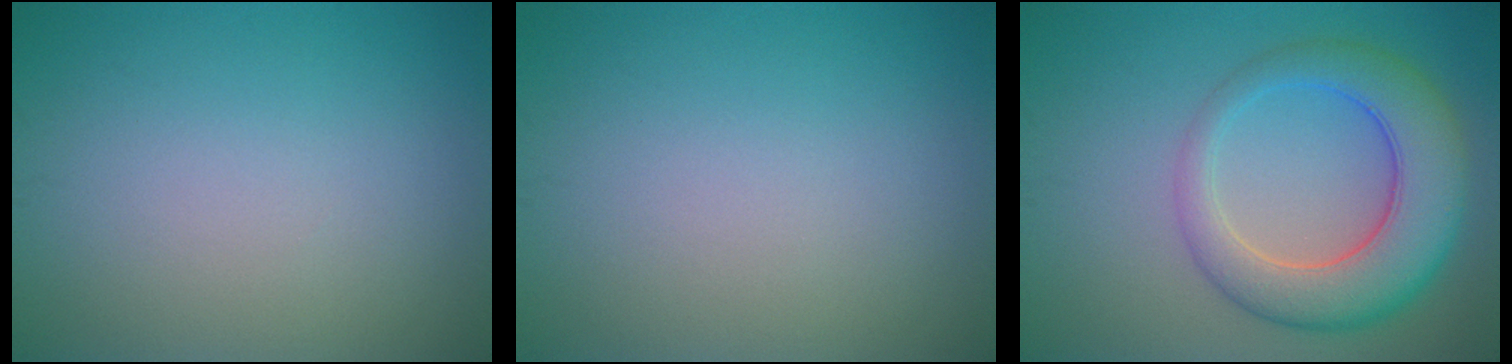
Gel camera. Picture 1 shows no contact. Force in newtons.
{"total": 0.0}
{"total": 7.5, "press": 7.5, "slide": 0.2}